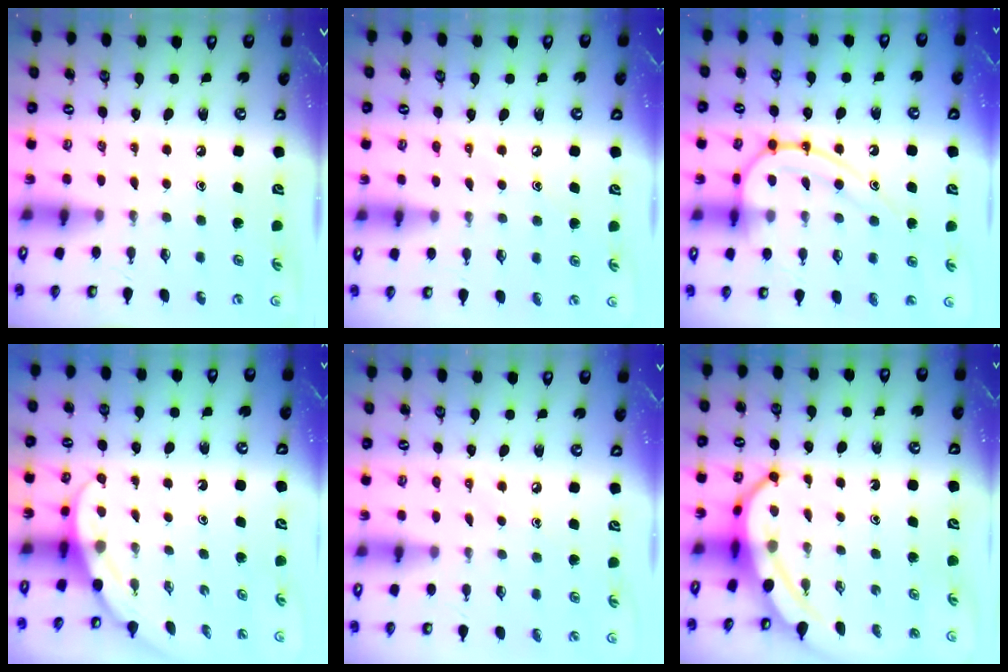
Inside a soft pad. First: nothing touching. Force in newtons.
{"total": 5.6, "press": 5.6, "slide": 0.7}
{"total": 15.7, "press": 15.6, "slide": 1.6}
{"total": 4.8, "press": 4.8, "slide": 0.3}
{"total": 4.6, "press": 4.6, "slide": 0.5}
{"total": 7.0, "press": 6.9, "slide": 1.0}